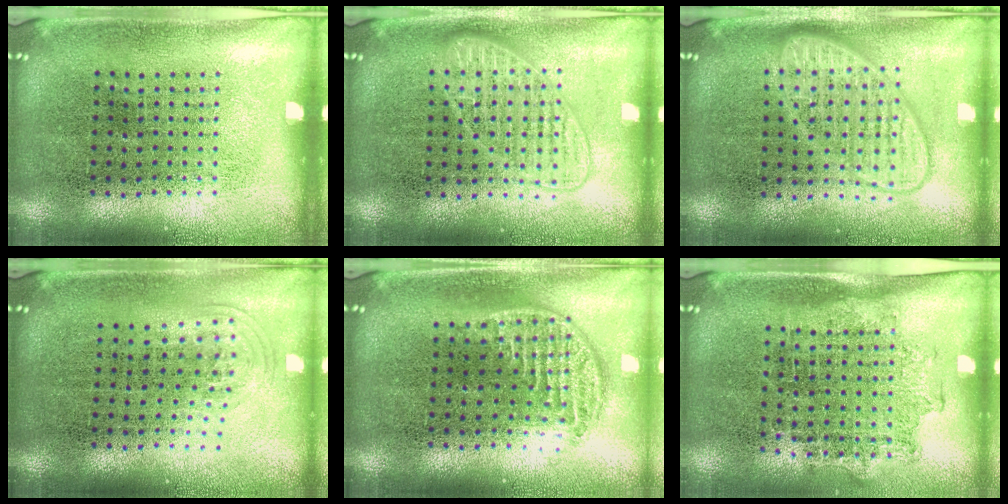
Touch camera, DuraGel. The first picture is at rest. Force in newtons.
{"total": 2.5, "press": 2.4, "slide": 0.4}
{"total": 2.4, "press": 2.4, "slide": 0.3}
{"total": 1.0, "press": 0.7, "slide": 0.7}
{"total": 1.4, "press": 1.2, "slide": 0.7}
{"total": 1.3, "press": 1.0, "slide": 0.8}